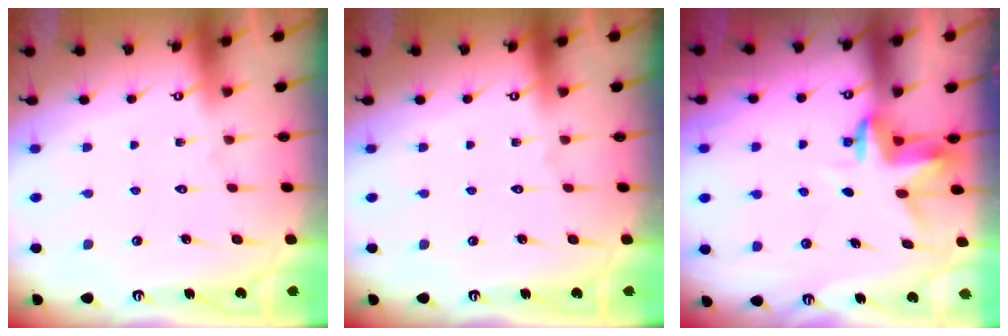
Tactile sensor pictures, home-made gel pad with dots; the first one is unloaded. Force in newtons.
{"total": 0.0}
{"total": 3.5, "press": 3.5, "slide": 0.2}